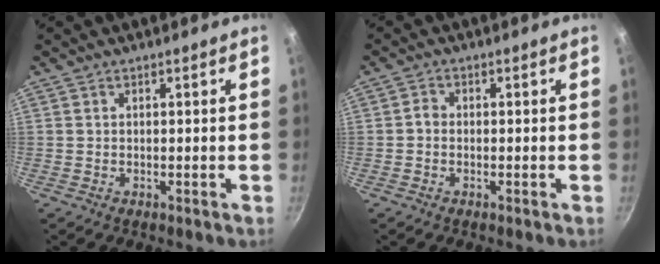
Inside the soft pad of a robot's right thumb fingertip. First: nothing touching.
{"total": 1.4, "force": [-0.4, 1.2, 0.7], "torque": [-0.010, 0.009, -0.011]}